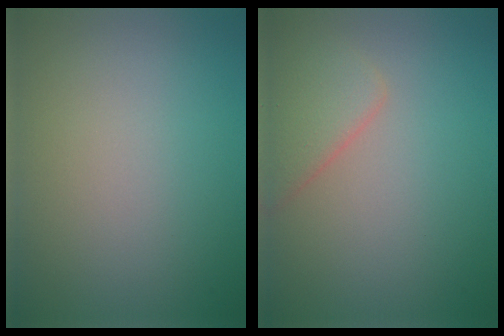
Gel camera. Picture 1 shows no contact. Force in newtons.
{"total": 2.9, "press": 2.9, "slide": 0.1}